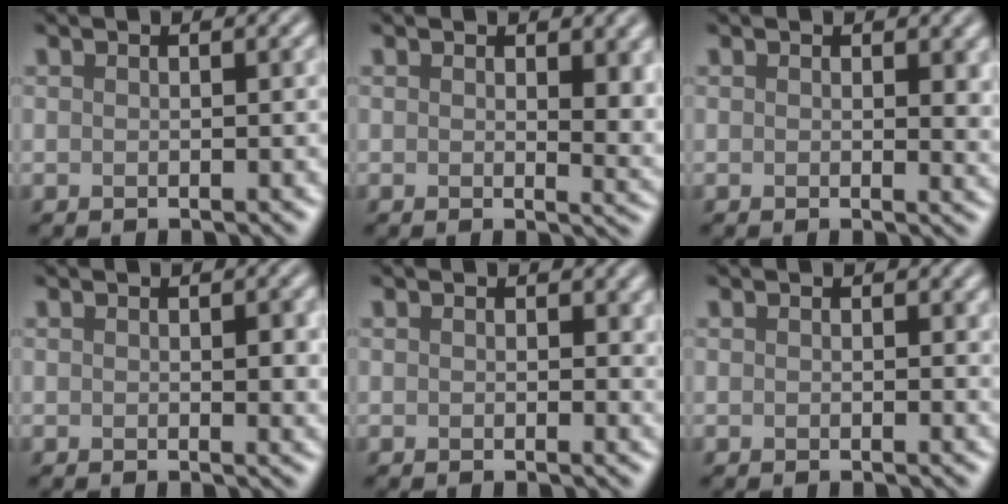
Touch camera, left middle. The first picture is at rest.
{"total": 3.6, "force": [1.1, 1.7, 3.0], "torque": [-0.031, -0.007, 0.019]}
{"total": 2.2, "force": [0.6, 1.1, 1.7], "torque": [-0.016, -0.003, 0.006]}
{"total": 1.4, "force": [0.2, 0.6, 1.3], "torque": [-0.013, -0.005, 0.004]}
{"total": 1.6, "force": [0.6, 1.1, 0.9], "torque": [-0.007, -0.003, 0.003]}
{"total": 0.8, "force": [0.4, 0.5, 0.4], "torque": [-0.002, -0.001, 0.003]}